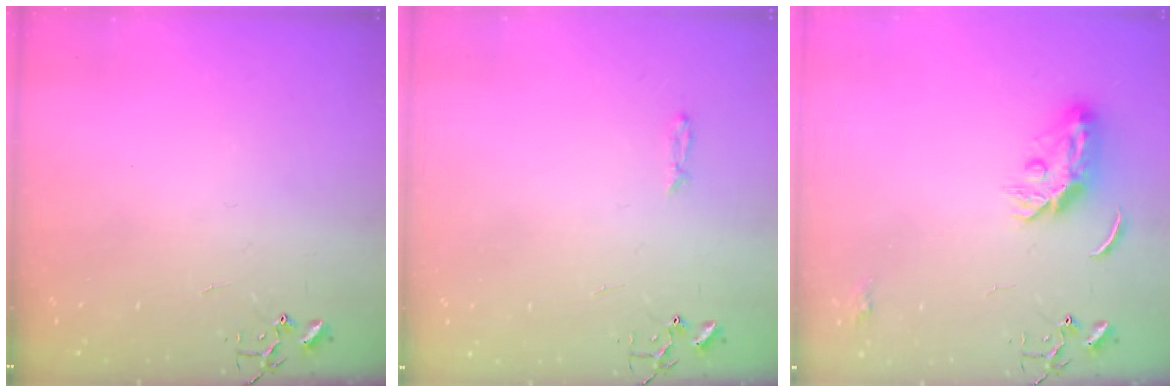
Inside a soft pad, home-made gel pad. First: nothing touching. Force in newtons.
{"total": 3.4, "press": 3.4, "slide": 0.4}
{"total": 7.7, "press": 7.7, "slide": 0.2}